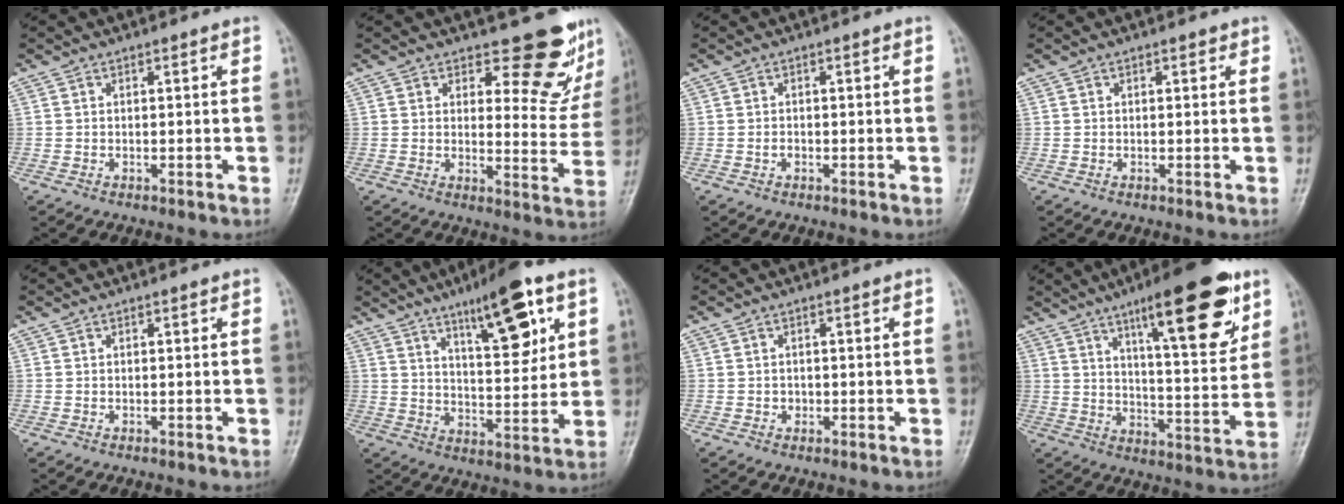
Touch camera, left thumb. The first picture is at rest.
{"total": 12.1, "force": [9.7, 5.3, 5.0], "torque": [-0.018, -0.090, 0.110]}
{"total": 0.8, "force": [-0.3, 0.6, 0.4], "torque": [-0.003, 0.002, -0.006]}
{"total": 0.9, "force": [0.5, 0.5, 0.5], "torque": [-0.001, -0.001, 0.002]}
{"total": 0.0}
{"total": 14.6, "force": [7.4, 4.3, 11.8], "torque": [-0.157, -0.036, 0.115]}
{"total": 1.1, "force": [-0.2, 1.1, 0.3], "torque": [0.001, 0.004, -0.003]}
{"total": 19.9, "force": [11.0, 5.5, 15.7], "torque": [-0.195, -0.049, 0.165]}